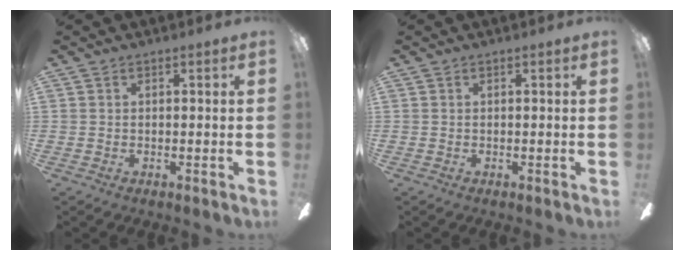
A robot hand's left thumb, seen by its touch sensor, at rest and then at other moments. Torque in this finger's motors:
{"motor_torque": [0.00, 0.00, 0.01, 0.14, 0.00]}